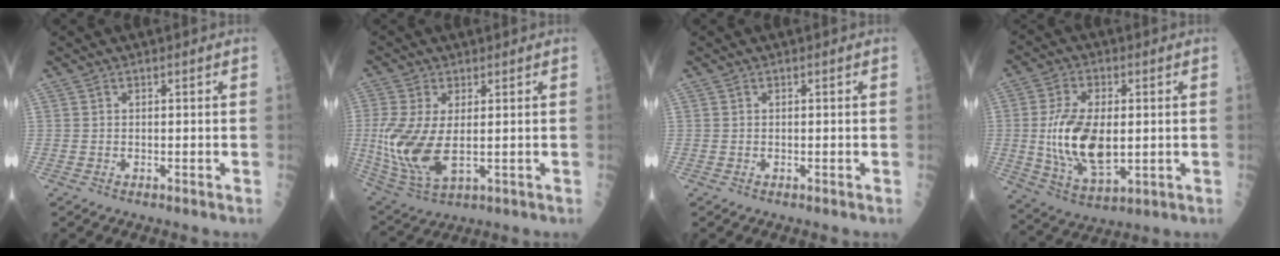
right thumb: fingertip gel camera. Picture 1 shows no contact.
{"total": 13.2, "force": [-0.4, 6.3, 11.5], "torque": [-0.265, -0.017, 0.007]}
{"total": 0.0}
{"total": 15.1, "force": [-0.1, 7.7, 13.0], "torque": [-0.243, -0.015, 0.006]}